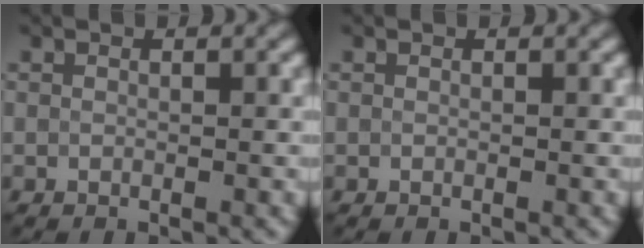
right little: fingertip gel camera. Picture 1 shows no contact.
{"total": 0.0}